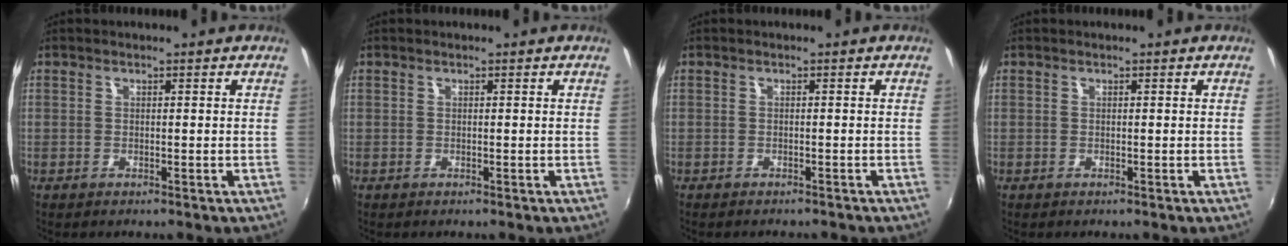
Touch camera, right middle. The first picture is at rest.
{"total": 0.0}
{"total": 2.2, "force": [-2.0, 0.5, 0.7], "torque": [-0.019, -0.012, -0.030]}
{"total": 0.0}